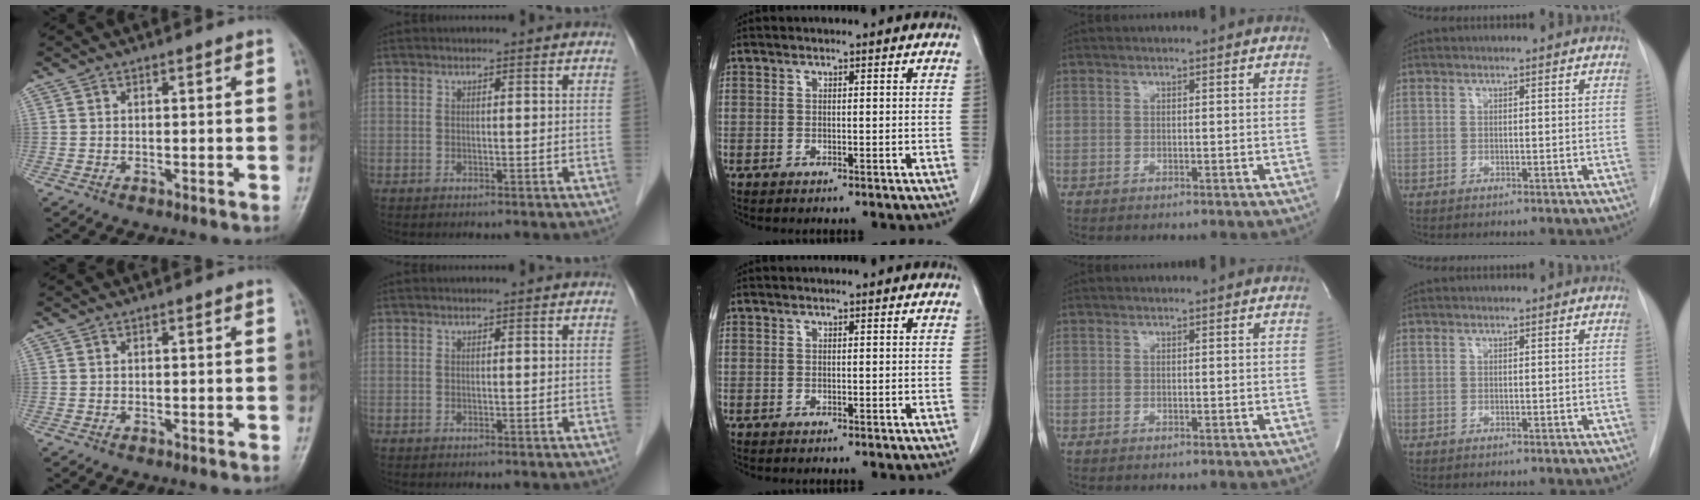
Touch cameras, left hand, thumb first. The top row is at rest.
{}